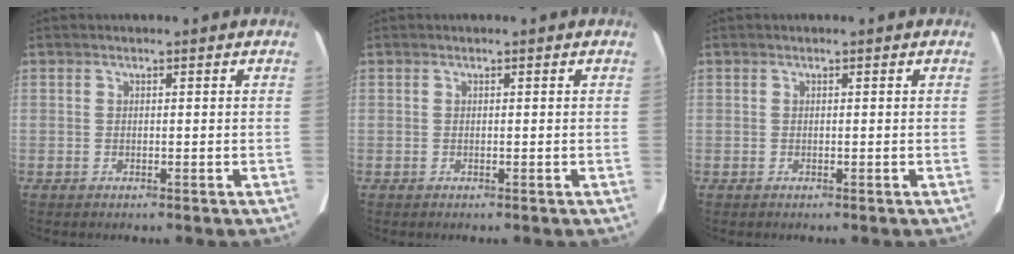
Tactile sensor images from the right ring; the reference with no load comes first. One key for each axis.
{"total": 0.0}
{"total": 0.0}